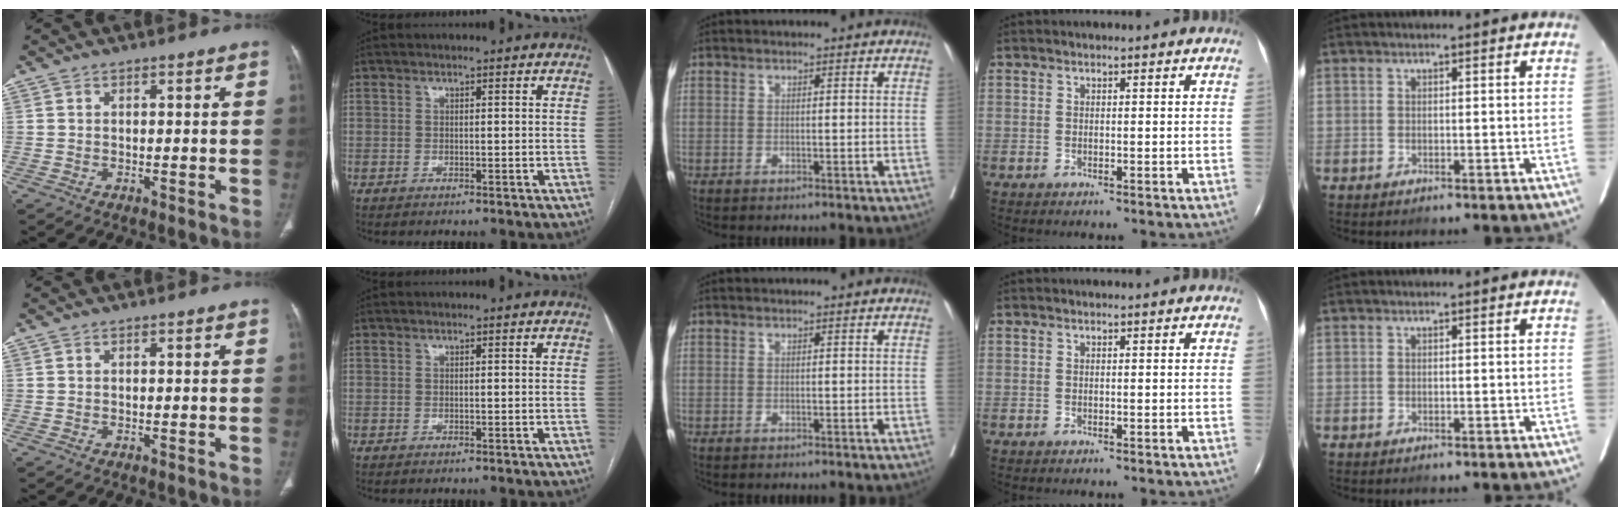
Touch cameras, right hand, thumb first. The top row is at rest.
{}